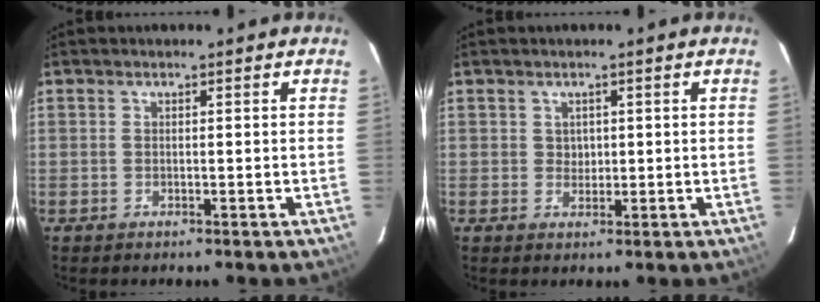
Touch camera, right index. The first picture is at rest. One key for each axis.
{"total": 1.8, "fx": 0.5, "fy": 1.6, "fz": 0.3, "tx": -0.001, "ty": 0.004, "tz": 0.009}